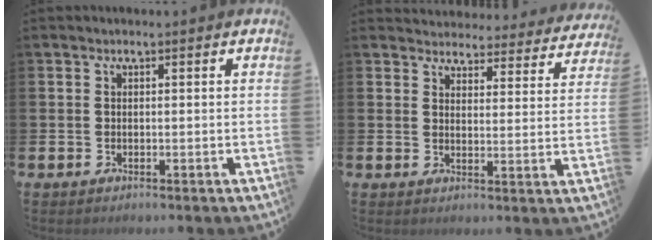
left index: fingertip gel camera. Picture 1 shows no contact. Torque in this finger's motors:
{"motor_torque": [1.05, -1.09, 0.31, -0.01]}